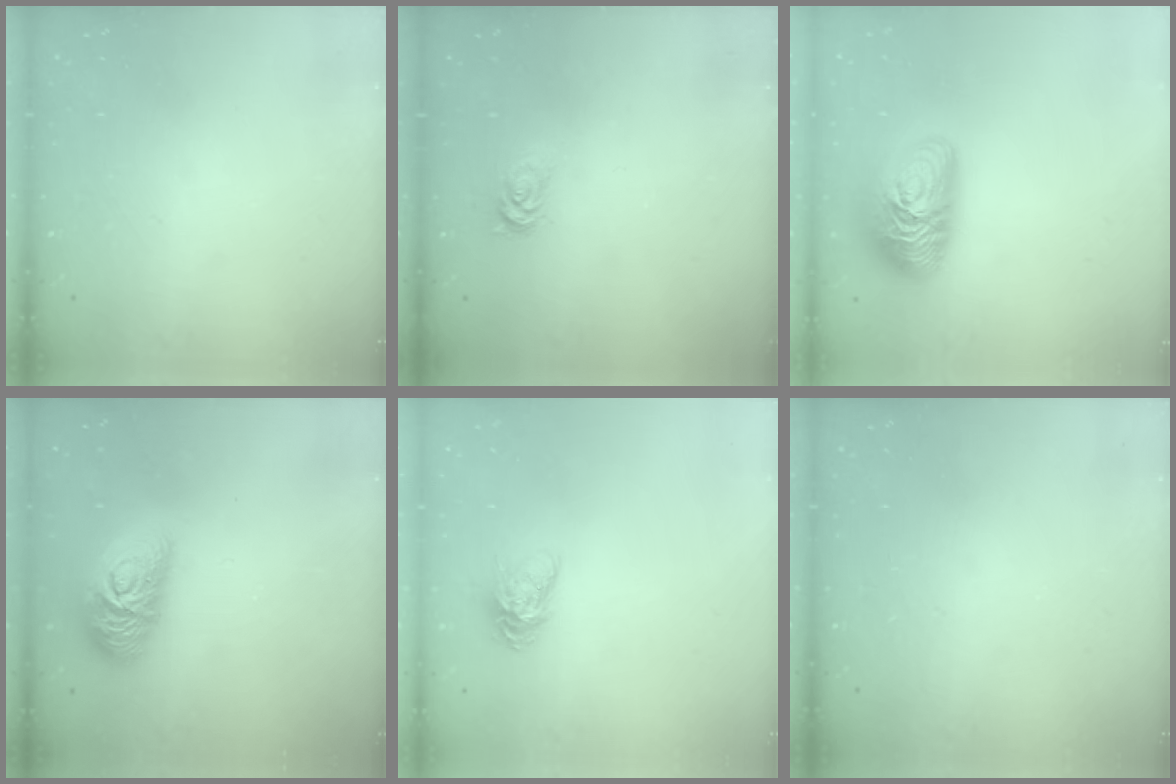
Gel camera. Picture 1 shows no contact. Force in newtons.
{"total": 1.8, "press": 1.8, "slide": 0.3}
{"total": 15.8, "press": 15.8, "slide": 0.8}
{"total": 14.3, "press": 14.2, "slide": 0.9}
{"total": 8.2, "press": 8.2, "slide": 0.3}
{"total": 0.0}